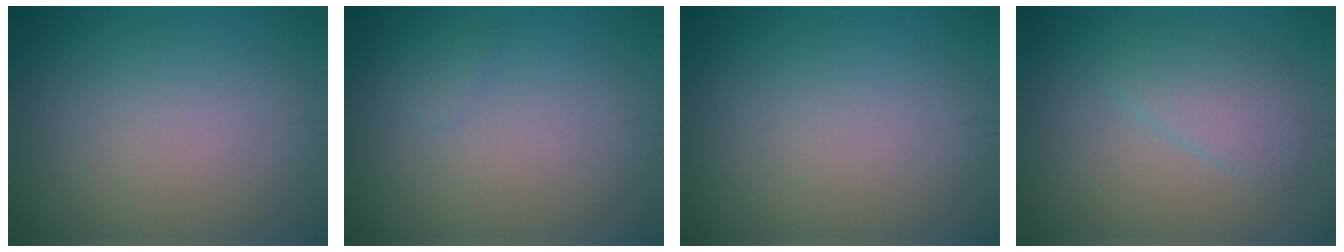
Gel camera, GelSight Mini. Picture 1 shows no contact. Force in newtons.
{"total": 0.7, "press": 0.7, "slide": 0.0}
{"total": 0.0}
{"total": 2.8, "press": 2.7, "slide": 0.2}